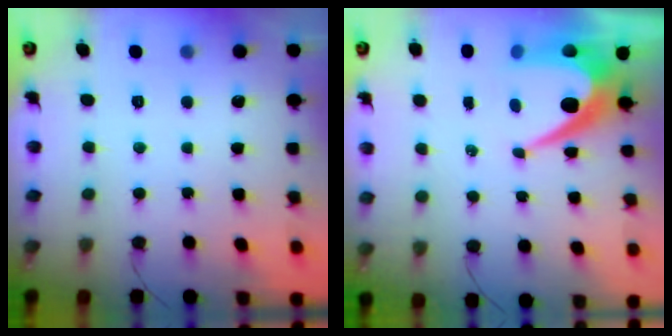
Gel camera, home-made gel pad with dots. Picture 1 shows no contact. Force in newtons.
{"total": 9.6, "press": 9.6, "slide": 0.6}